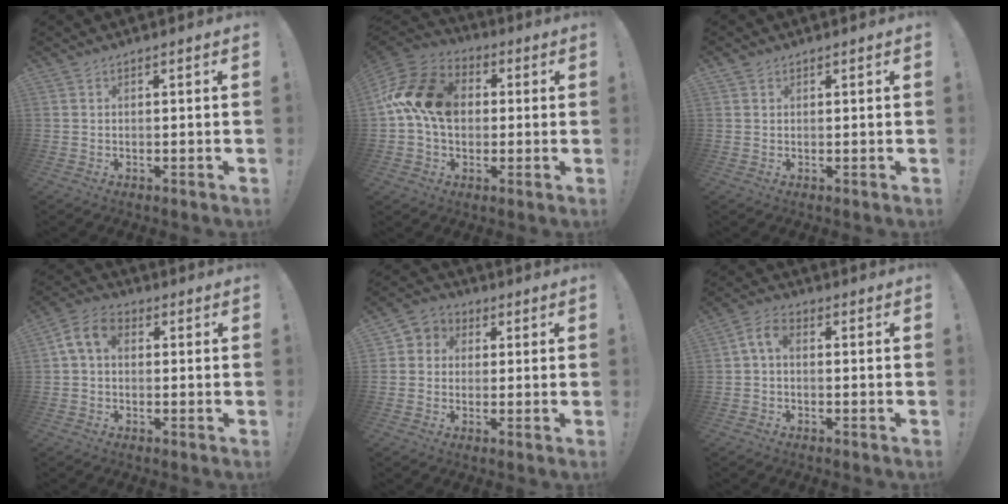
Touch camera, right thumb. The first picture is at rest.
{"total": 18.3, "force": [2.4, 13.4, 12.2], "torque": [-0.218, 0.017, 0.042]}
{"total": 0.9, "force": [0.7, 0.6, 0.2], "torque": [-0.013, 0.003, 0.015]}
{"total": 7.4, "force": [1.5, 5.0, 5.3], "torque": [-0.106, 0.008, 0.030]}
{"total": 5.1, "force": [-0.5, 4.9, 1.5], "torque": [-0.016, 0.014, -0.008]}
{"total": 4.7, "force": [0.1, 2.6, 4.0], "torque": [-0.089, 0.004, 0.002]}